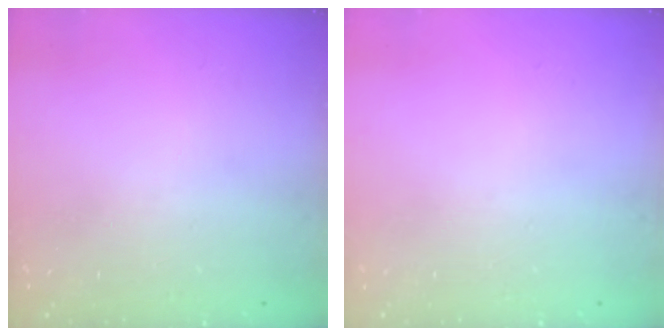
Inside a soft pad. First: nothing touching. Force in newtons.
{"total": 0.0}